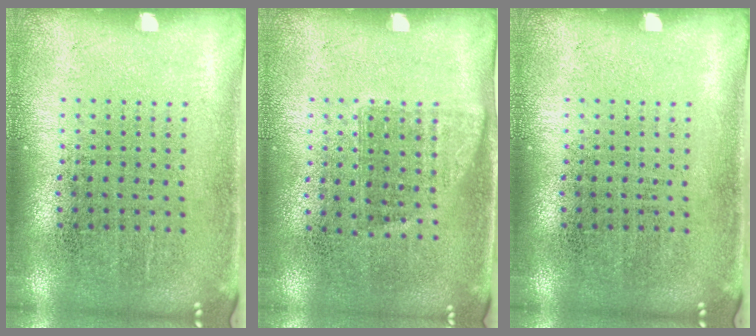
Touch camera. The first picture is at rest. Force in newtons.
{"total": 0.9, "press": 0.8, "slide": 0.4}
{"total": 0.0}